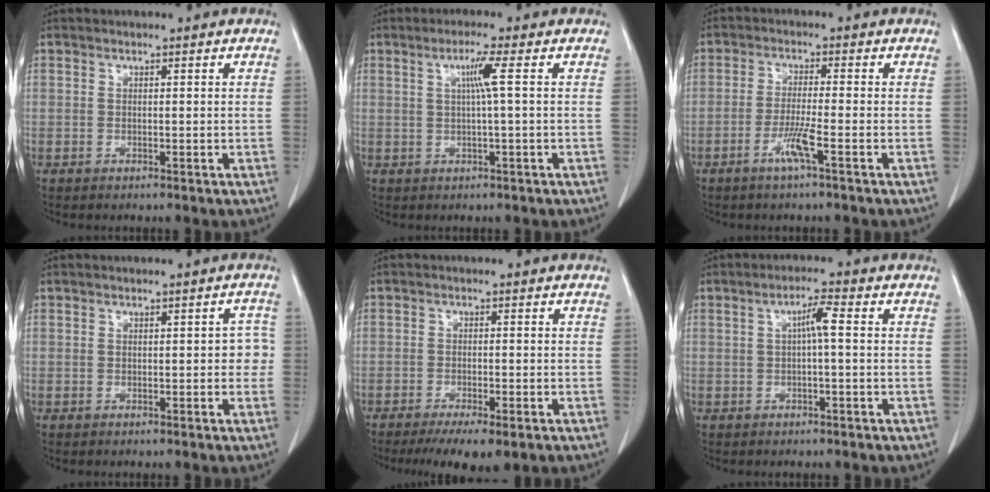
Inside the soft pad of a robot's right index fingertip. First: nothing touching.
{"total": 3.5, "force": [0.7, -0.9, 3.3], "torque": [-0.068, 0.002, 0.013]}
{"total": 4.2, "force": [-2.1, -0.5, 3.6], "torque": [-0.073, -0.008, -0.044]}
{"total": 2.1, "force": [-0.1, 1.1, 1.8], "torque": [-0.007, 0.013, -0.004]}
{"total": 7.3, "force": [-5.1, 1.3, 5.2], "torque": [-0.075, -0.017, -0.075]}
{"total": 2.9, "force": [0.3, 0.2, 2.9], "torque": [-0.054, 0.006, 0.005]}